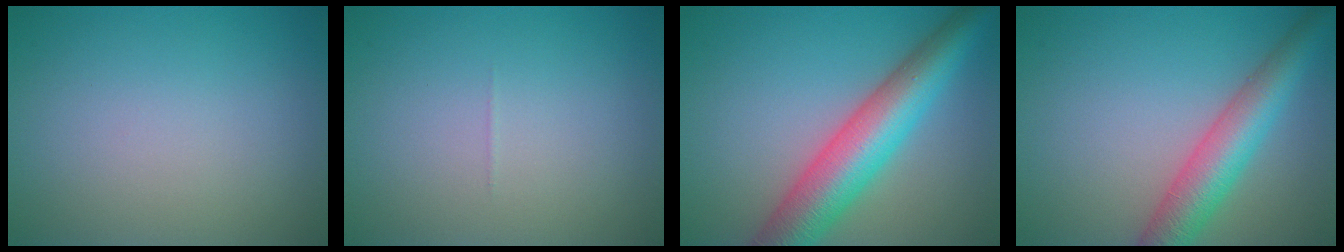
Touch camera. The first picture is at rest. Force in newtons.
{"total": 0.0}
{"total": 8.5, "press": 8.5, "slide": 0.2}
{"total": 5.8, "press": 5.8, "slide": 0.2}